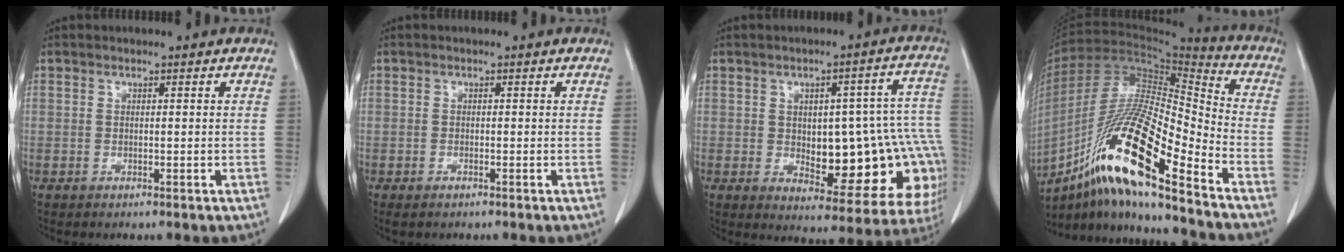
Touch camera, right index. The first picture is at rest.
{"total": 0.9, "force": [-0.6, 0.3, 0.5], "torque": [-0.009, -0.002, -0.005]}
{"total": 20.0, "force": [-2.6, 8.2, 18.0], "torque": [-0.149, 0.041, -0.005]}
{"total": 19.8, "force": [-11.2, 2.0, 16.2], "torque": [-0.319, -0.016, -0.204]}